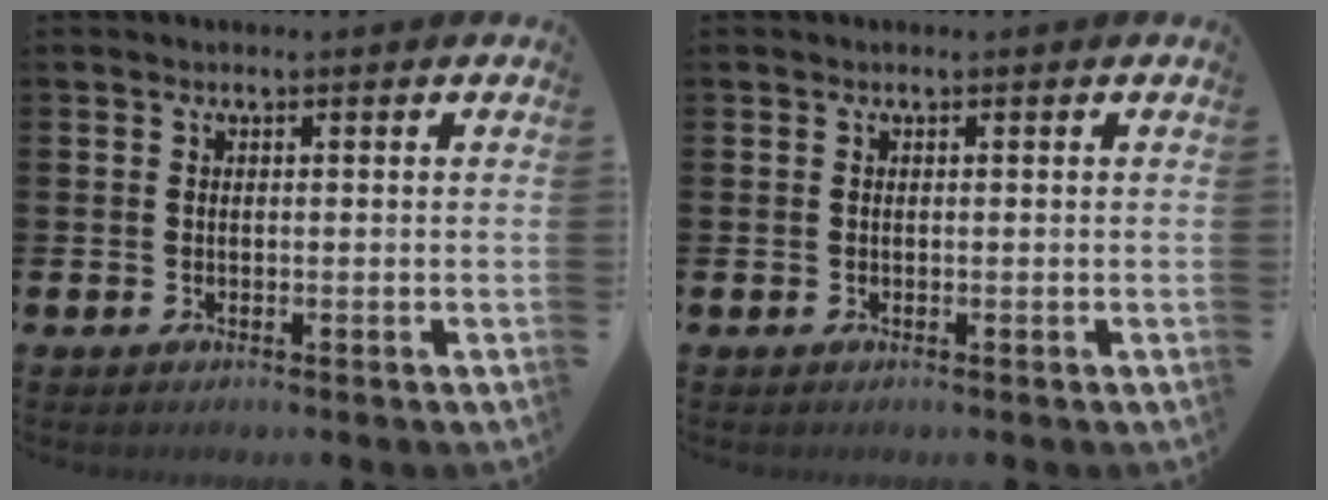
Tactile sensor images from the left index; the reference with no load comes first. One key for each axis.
{"total": 0.0}